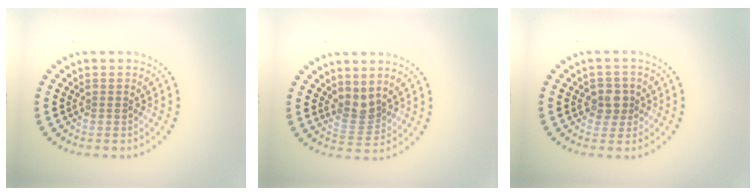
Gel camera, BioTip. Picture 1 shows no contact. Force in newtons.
{"total": 2.3, "press": 1.7, "slide": 1.5}
{"total": 2.0, "press": 1.8, "slide": 0.9}